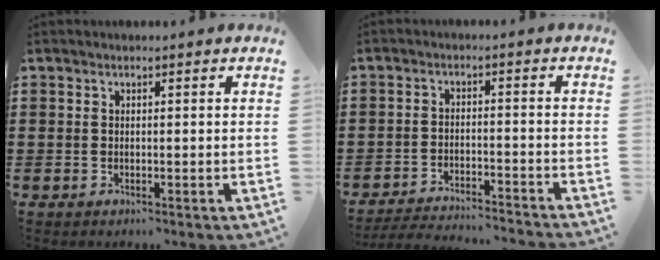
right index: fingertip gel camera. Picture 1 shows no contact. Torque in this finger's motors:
{"motor_torque": [-0.55, 0.55, -0.97, -0.09]}